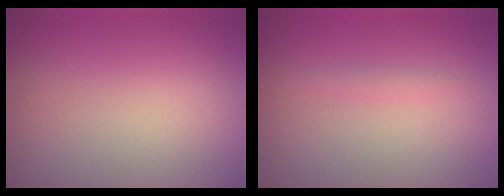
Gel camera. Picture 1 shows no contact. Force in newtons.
{"total": 0.7, "press": 0.7, "slide": 0.1}